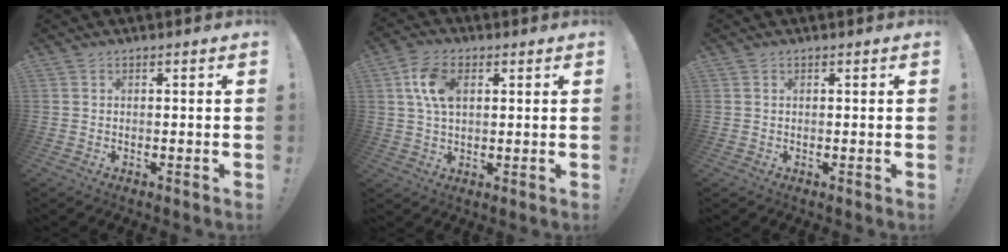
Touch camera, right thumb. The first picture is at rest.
{"total": 10.1, "force": [2.8, 6.5, 7.2], "torque": [-0.138, 0.008, 0.053]}
{"total": 0.0}